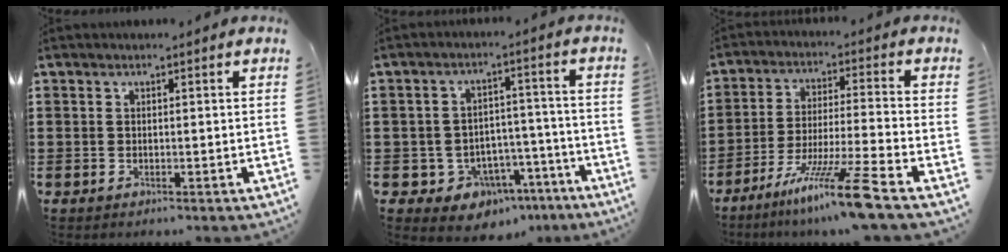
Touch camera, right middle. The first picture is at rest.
{"total": 5.8, "force": [-4.1, 3.9, 1.4], "torque": [-0.033, 0.026, -0.075]}
{"total": 11.7, "force": [-8.4, -0.7, 8.2], "torque": [-0.151, -0.002, -0.159]}